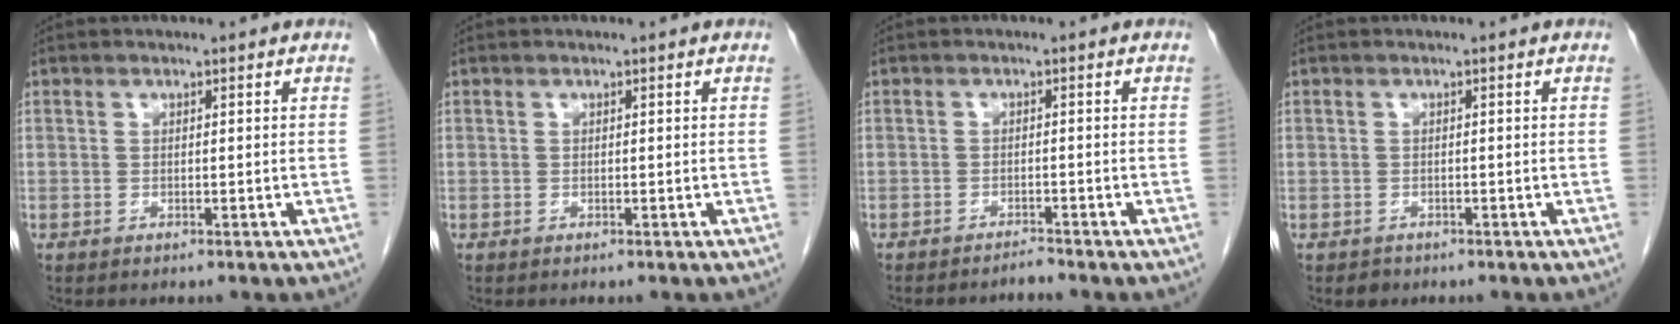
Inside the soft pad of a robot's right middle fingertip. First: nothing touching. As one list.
[{"total": 0.0}, {"total": 1.6, "force": [-1.5, -0.3, -0.1], "torque": [0.002, -0.006, -0.023]}, {"total": 1.0, "force": [-0.8, 0.7, 0.0], "torque": [-0.005, 0.001, -0.010]}]